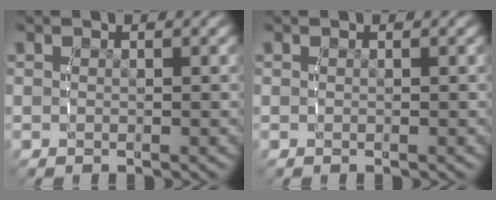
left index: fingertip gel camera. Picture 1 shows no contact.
{"total": 0.0}